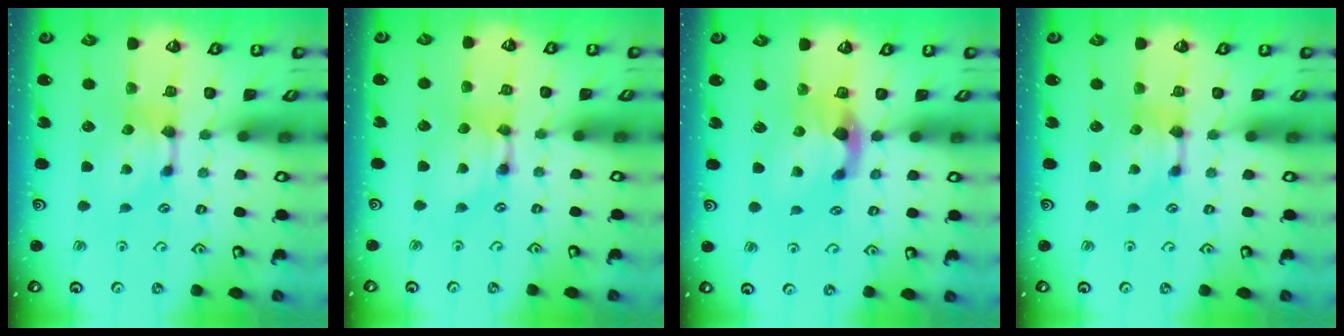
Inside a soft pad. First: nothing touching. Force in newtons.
{"total": 1.8, "press": 1.8, "slide": 0.1}
{"total": 2.9, "press": 2.6, "slide": 1.3}
{"total": 0.0}